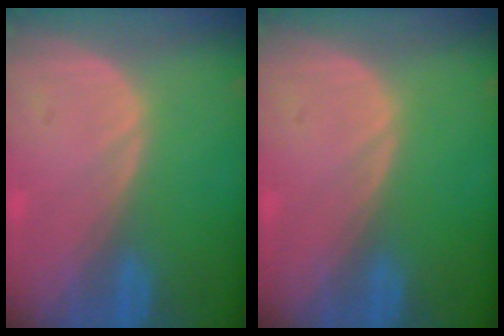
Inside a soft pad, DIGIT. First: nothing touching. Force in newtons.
{"total": 0.0}